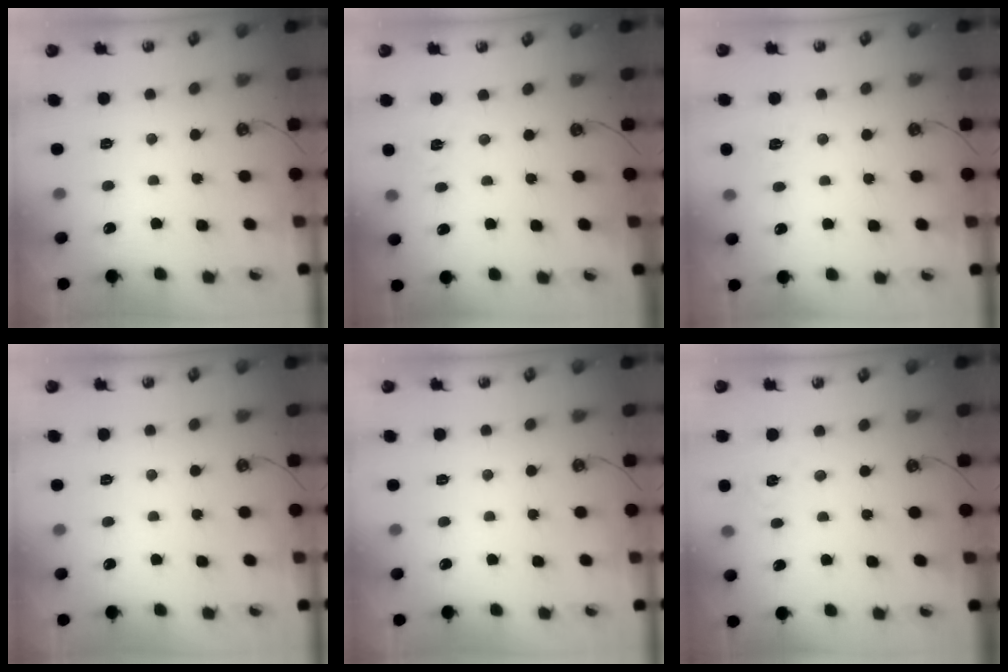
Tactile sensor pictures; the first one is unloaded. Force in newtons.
{"total": 3.2, "press": 3.2, "slide": 0.4}
{"total": 6.6, "press": 6.6, "slide": 0.6}
{"total": 0.0}
{"total": 0.0}
{"total": 7.3, "press": 7.2, "slide": 0.7}